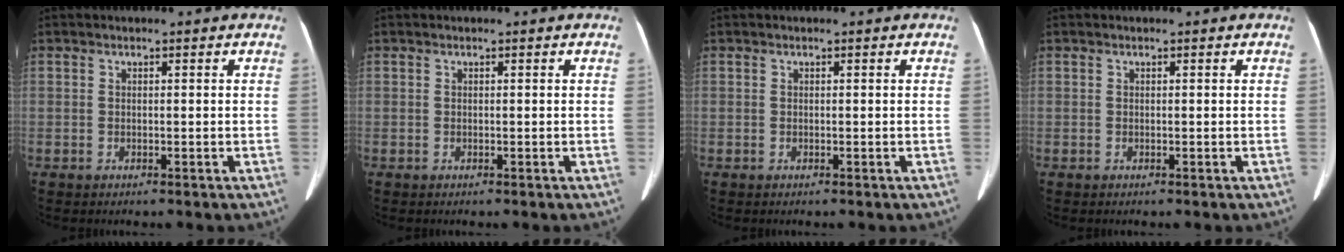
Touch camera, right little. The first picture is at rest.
{"total": 0.0}
{"total": 0.0}
{"total": 0.0}